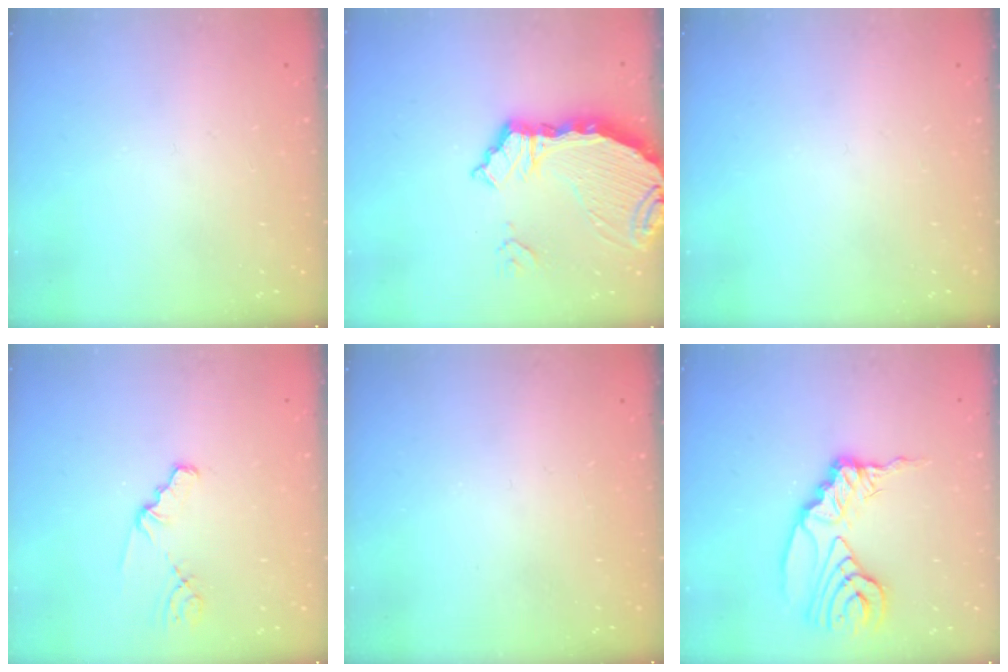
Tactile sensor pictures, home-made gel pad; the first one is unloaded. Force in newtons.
{"total": 9.4, "press": 8.7, "slide": 3.7}
{"total": 0.0}
{"total": 1.8, "press": 1.8, "slide": 0.2}
{"total": 0.0}
{"total": 14.9, "press": 14.8, "slide": 1.9}